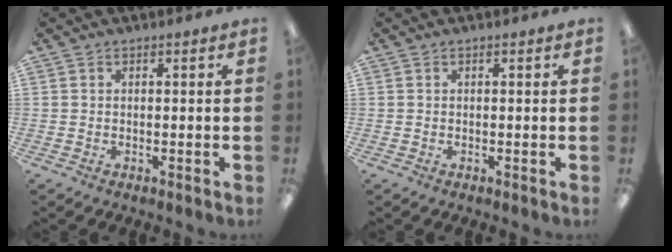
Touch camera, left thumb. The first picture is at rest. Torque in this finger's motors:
{"motor_torque": [0.00, 0.00, -0.04, 0.04, 0.00]}